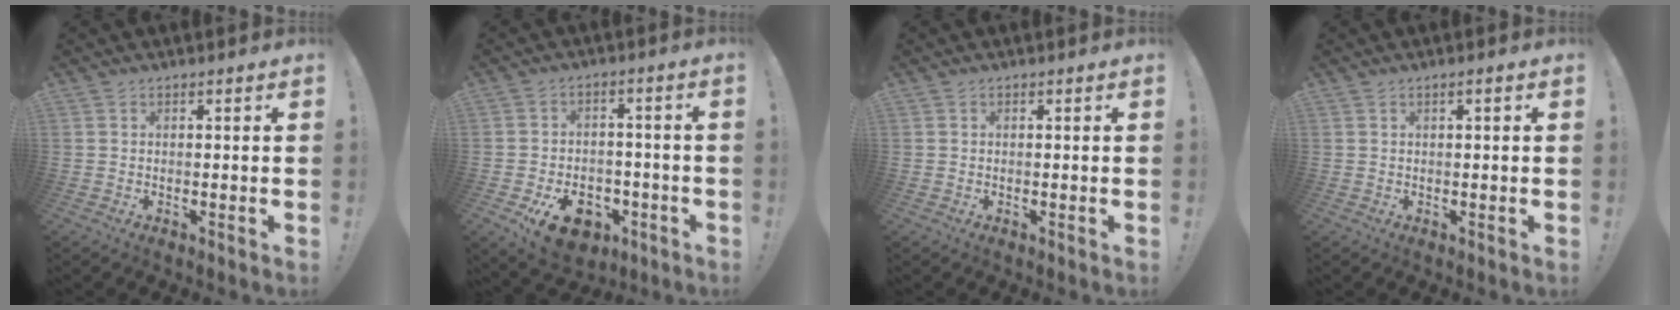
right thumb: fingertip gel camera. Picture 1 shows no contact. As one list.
[{"total": 11.9, "force": [-6.1, 7.7, 6.7], "torque": [-0.092, 0.046, -0.098]}, {"total": 0.0}, {"total": 1.2, "force": [0.2, 0.0, 1.2], "torque": [-0.020, 0.000, 0.002]}]